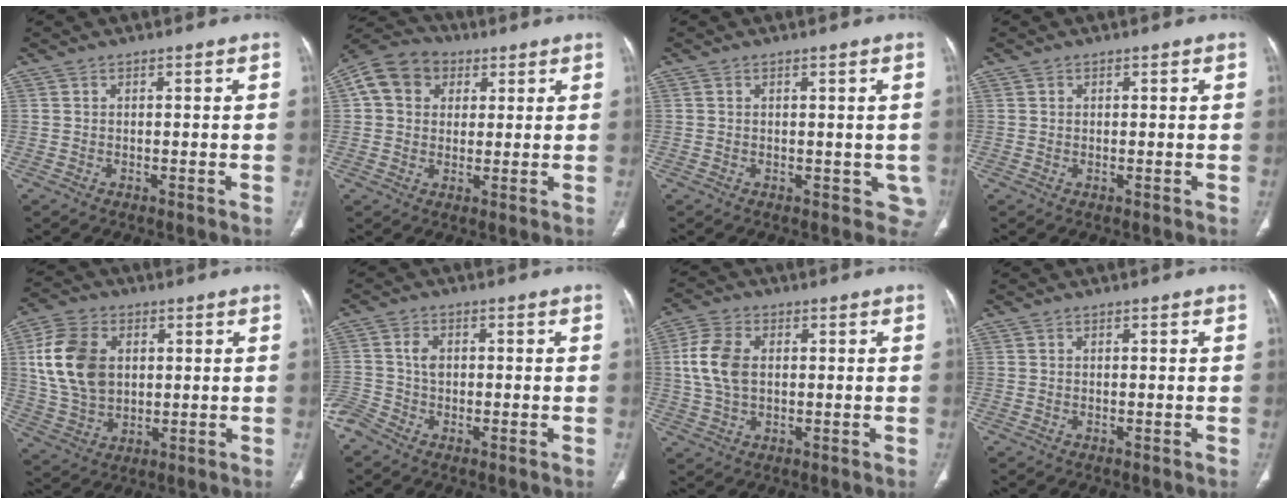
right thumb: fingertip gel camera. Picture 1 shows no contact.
{"total": 10.4, "force": [3.1, 8.5, 5.1], "torque": [-0.079, 0.011, 0.044]}
{"total": 3.9, "force": [0.6, 2.6, 2.9], "torque": [-0.019, -0.007, 0.018]}
{"total": 0.0}
{"total": 14.1, "force": [2.9, 10.0, 9.6], "torque": [-0.168, -0.002, 0.059]}
{"total": 4.9, "force": [-1.7, 3.4, 3.0], "torque": [-0.069, 0.019, -0.036]}
{"total": 8.6, "force": [1.0, 5.6, 6.4], "torque": [-0.132, 0.009, 0.022]}
{"total": 0.0}